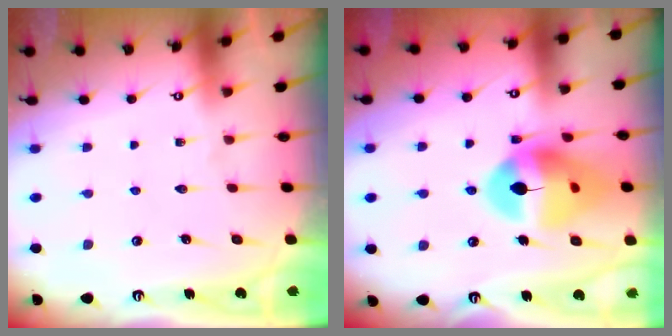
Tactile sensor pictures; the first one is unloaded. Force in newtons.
{"total": 16.7, "press": 16.6, "slide": 1.8}